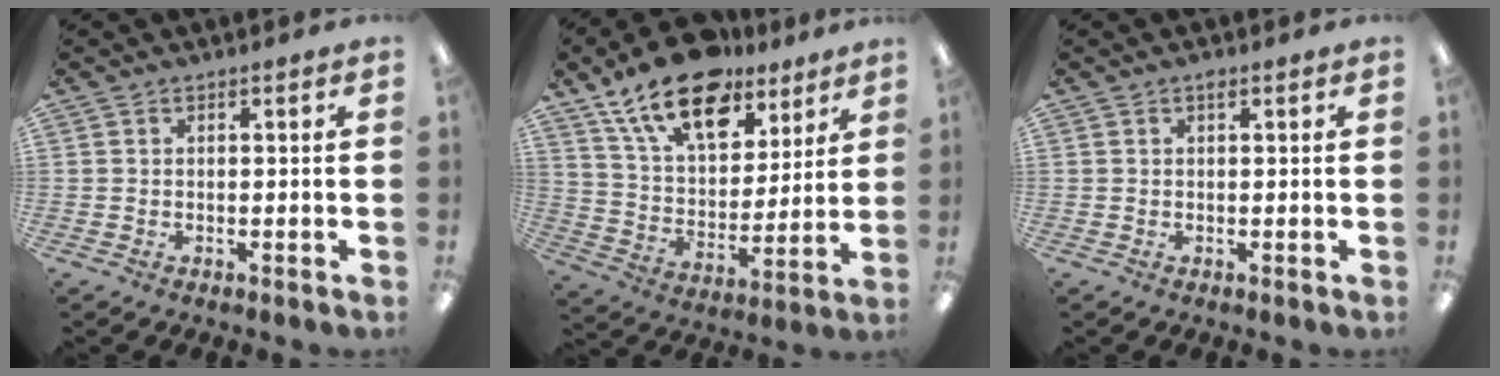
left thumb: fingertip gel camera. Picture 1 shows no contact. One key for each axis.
{"total": 19.7, "fx": 13.0, "fy": 10.2, "fz": 10.7, "tx": -0.186, "ty": -0.070, "tz": 0.231}
{"total": 0.9, "fx": 0.5, "fy": 0.3, "fz": 0.6, "tx": -0.015, "ty": 0.003, "tz": 0.009}